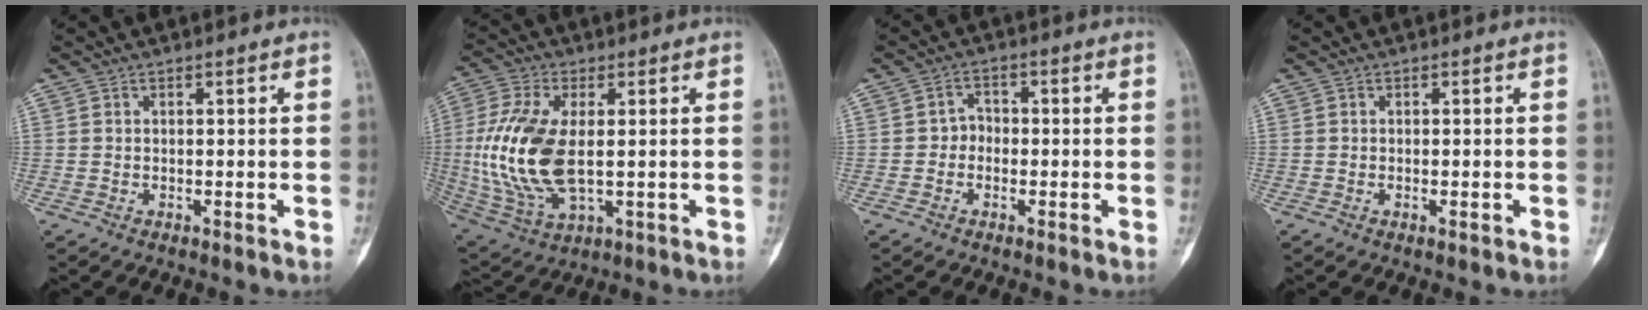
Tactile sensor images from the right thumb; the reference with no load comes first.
{"total": 16.8, "force": [-0.2, 8.4, 14.5], "torque": [-0.324, -0.007, 0.007]}
{"total": 2.9, "force": [-0.7, 2.5, 1.3], "torque": [-0.001, 0.013, -0.021]}
{"total": 0.9, "force": [-0.4, 0.3, 0.8], "torque": [-0.009, 0.000, -0.006]}